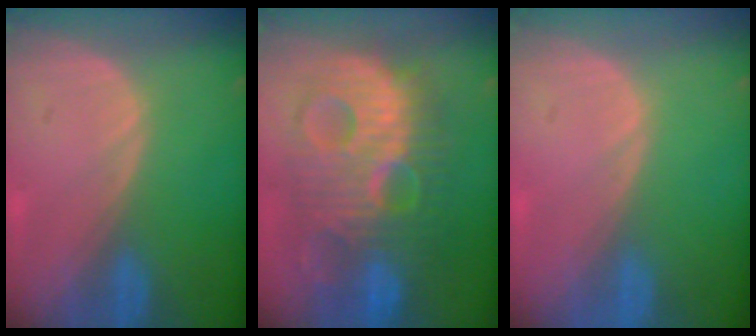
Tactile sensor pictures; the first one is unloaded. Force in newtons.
{"total": 13.4, "press": 13.4, "slide": 1.2}
{"total": 0.0}